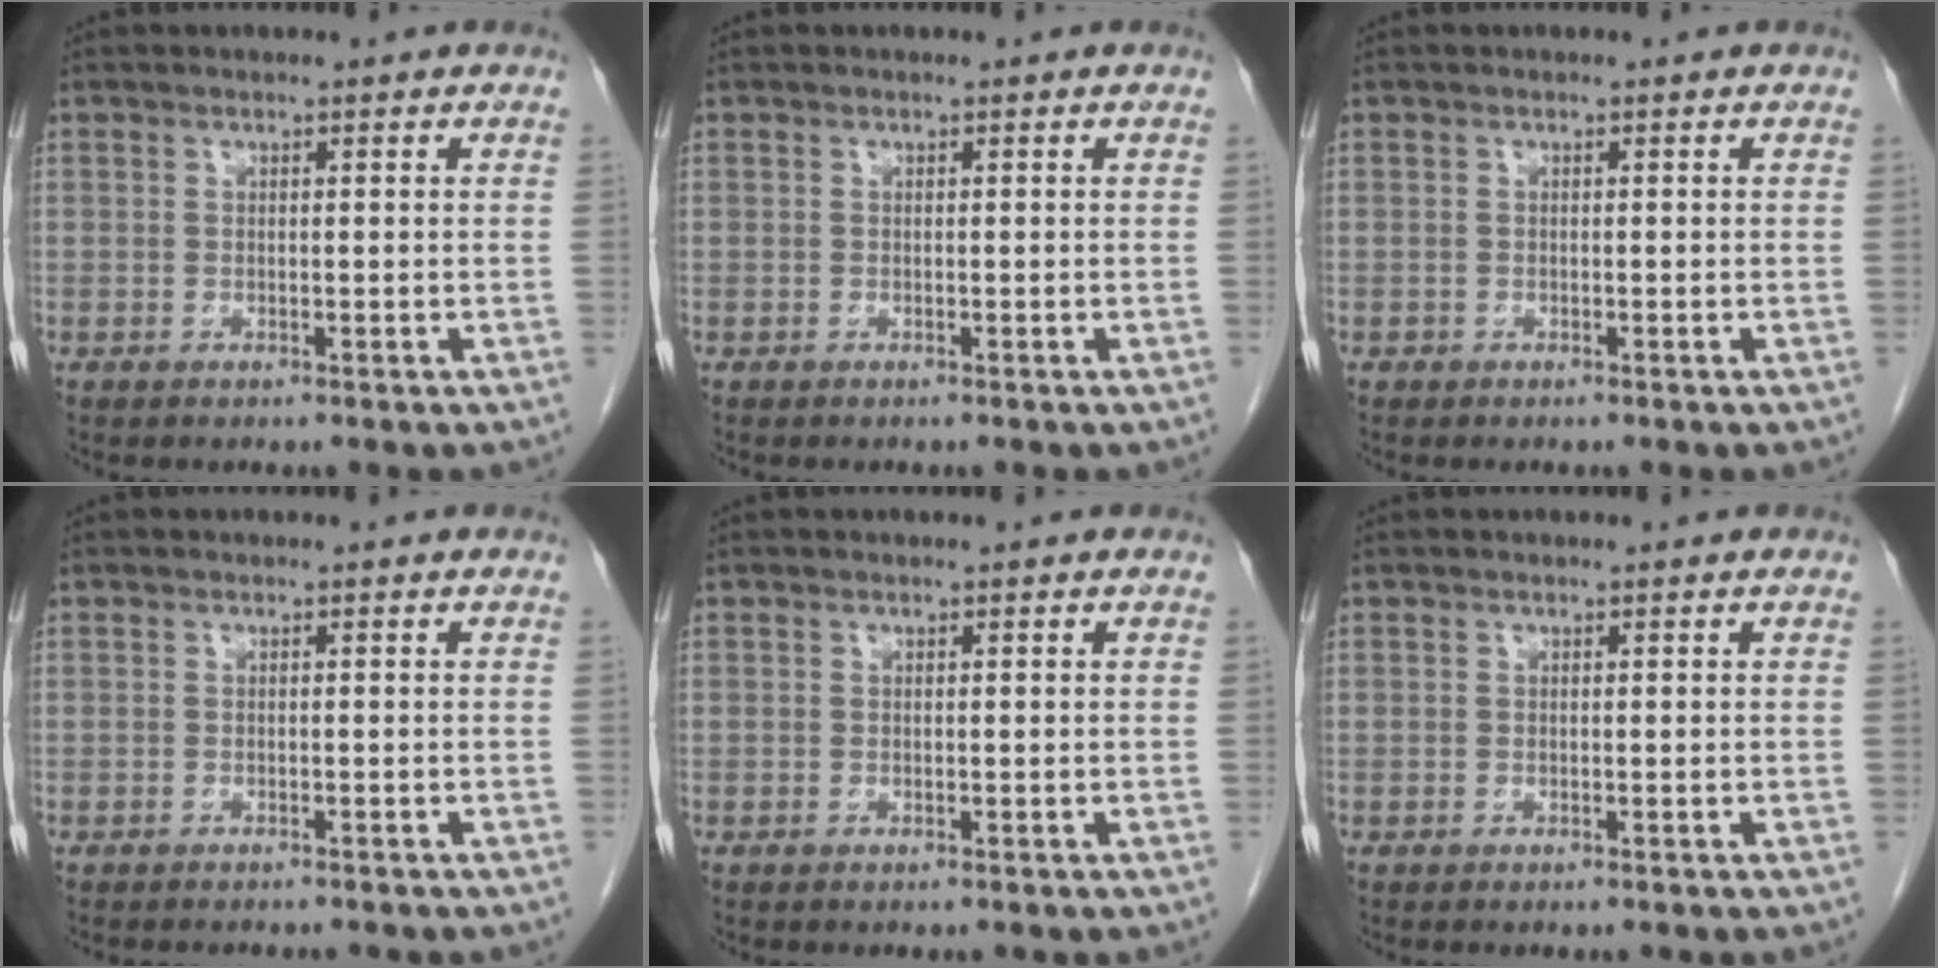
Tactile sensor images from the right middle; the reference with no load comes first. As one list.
[{"total": 0.0}, {"total": 0.0}, {"total": 3.0, "force": [-2.8, 0.4, 0.9], "torque": [-0.008, -0.004, -0.034]}, {"total": 0.0}, {"total": 0.0}]